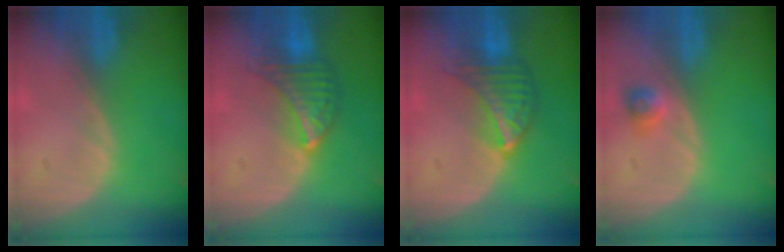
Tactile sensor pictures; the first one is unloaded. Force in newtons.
{"total": 6.7, "press": 6.1, "slide": 2.8}
{"total": 7.1, "press": 6.4, "slide": 3.1}
{"total": 2.2, "press": 2.1, "slide": 0.8}